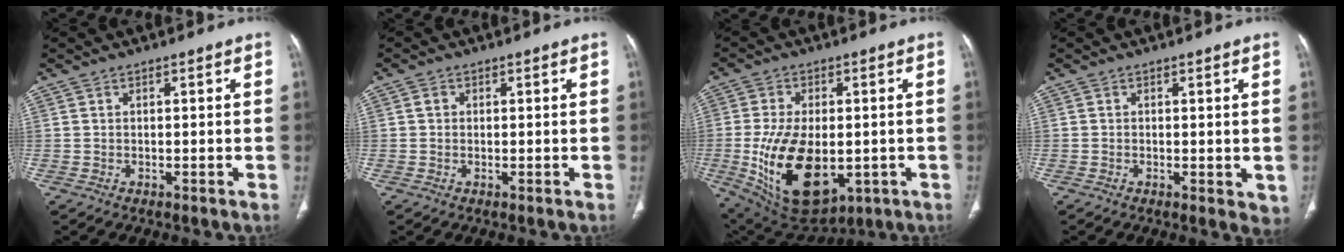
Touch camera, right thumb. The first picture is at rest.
{"total": 1.2, "force": [0.2, 1.1, 0.5], "torque": [-0.005, 0.003, 0.003]}
{"total": 19.0, "force": [-3.4, 10.9, 15.2], "torque": [-0.270, -0.013, -0.025]}
{"total": 3.0, "force": [-0.4, 1.4, 2.6], "torque": [-0.025, -0.007, -0.006]}